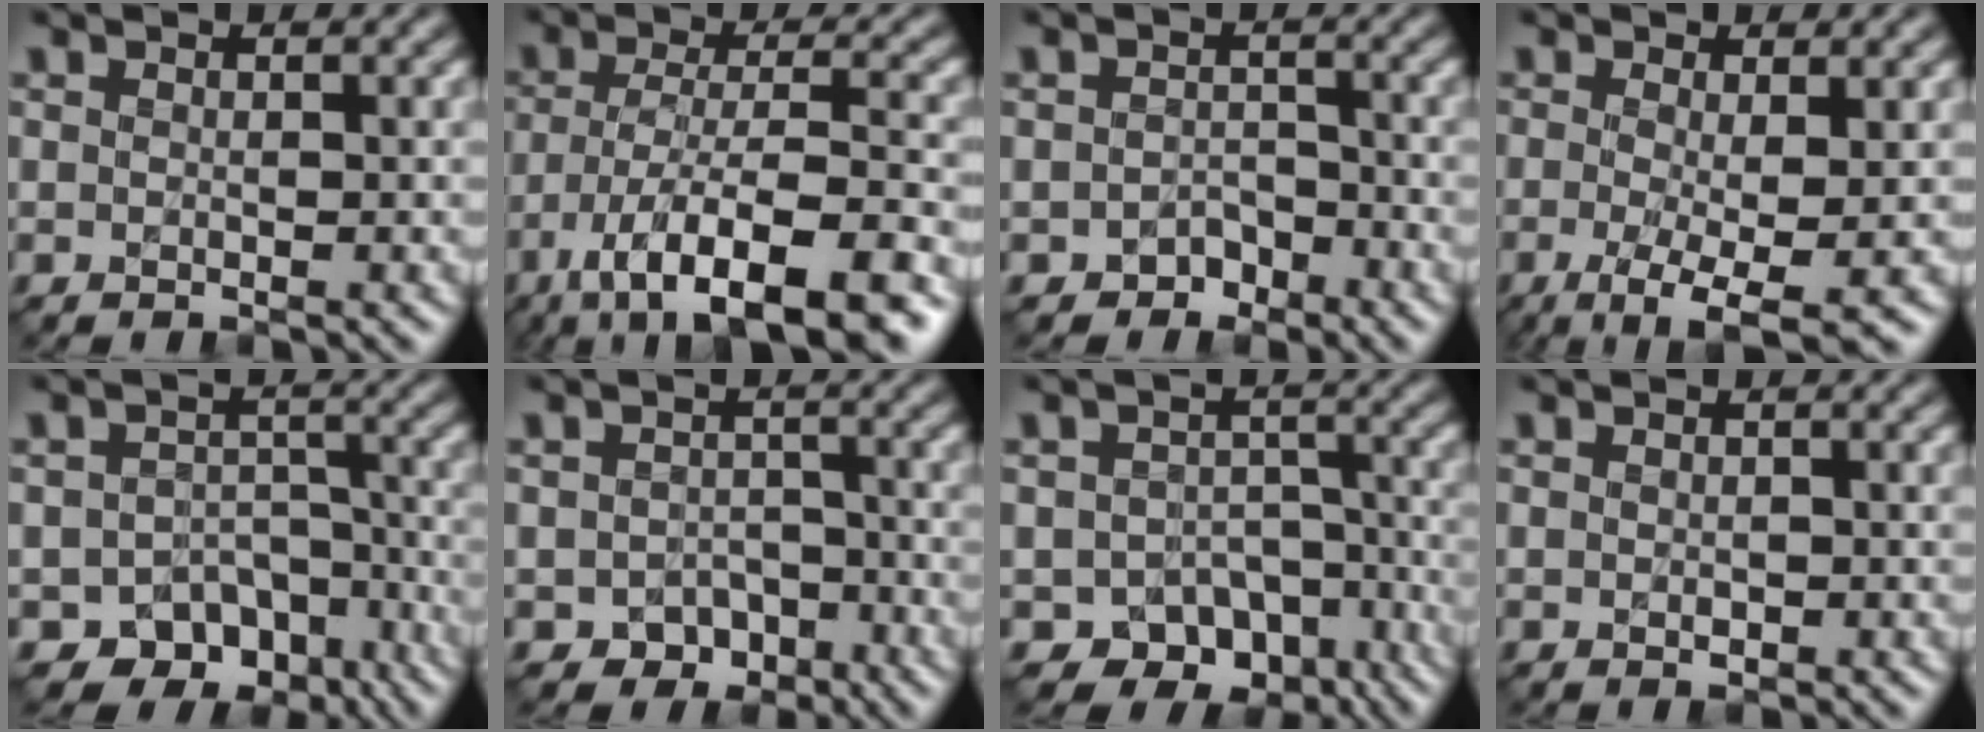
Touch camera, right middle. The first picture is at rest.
{"total": 10.6, "force": [-5.6, 3.1, 8.4], "torque": [-0.139, -0.002, -0.090]}
{"total": 1.8, "force": [-1.1, 1.4, 0.4], "torque": [-0.001, 0.008, -0.022]}
{"total": 4.7, "force": [-1.1, 1.0, 4.5], "torque": [-0.081, -0.008, -0.023]}
{"total": 8.3, "force": [-5.8, 5.5, 2.3], "torque": [-0.008, -0.006, -0.067]}
{"total": 3.1, "force": [-1.6, 2.5, 1.1], "torque": [-0.012, -0.003, -0.022]}
{"total": 8.5, "force": [-5.5, 5.7, 2.8], "torque": [-0.025, -0.014, -0.064]}
{"total": 0.7, "force": [0.4, 0.4, 0.3], "torque": [-0.005, 0.000, 0.006]}